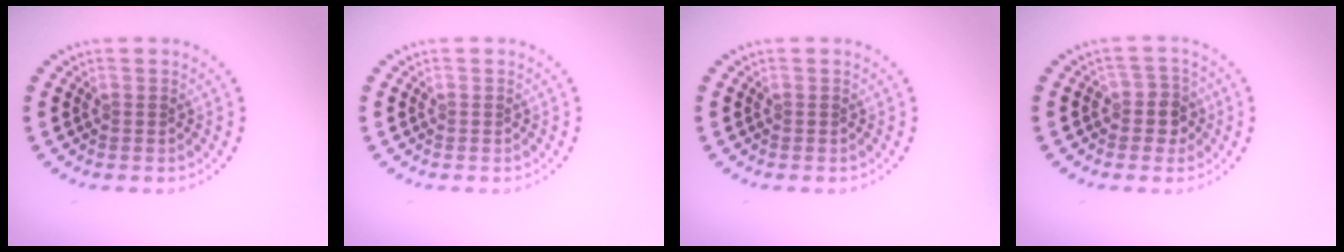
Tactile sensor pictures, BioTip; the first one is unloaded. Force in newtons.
{"total": 0.0}
{"total": 0.0}
{"total": 2.2, "press": 1.9, "slide": 1.1}